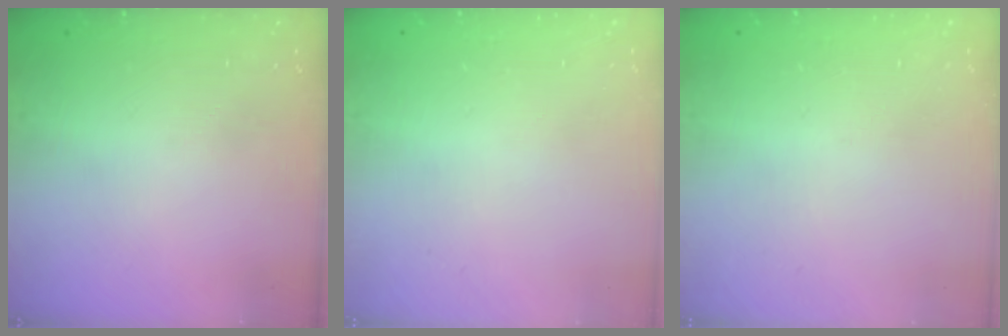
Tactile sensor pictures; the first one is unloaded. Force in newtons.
{"total": 2.6, "press": 2.6, "slide": 0.2}
{"total": 2.4, "press": 2.4, "slide": 0.2}